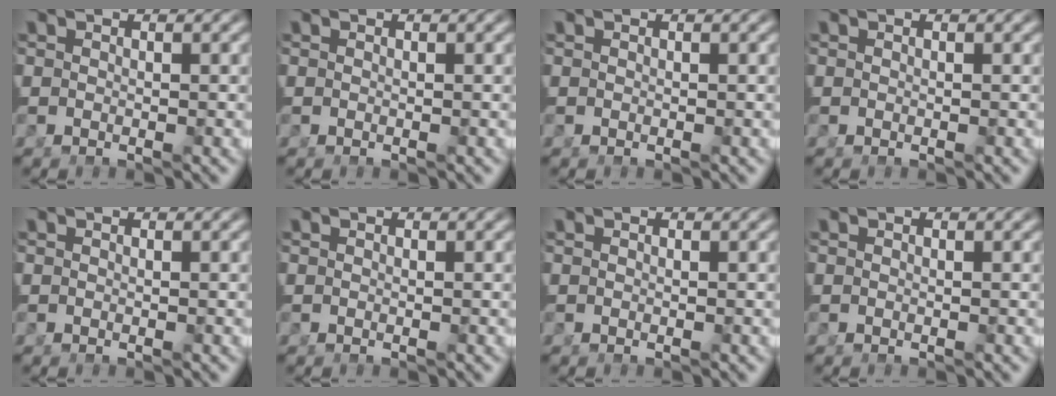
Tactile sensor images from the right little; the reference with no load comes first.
{"total": 0.0}
{"total": 0.0}
{"total": 0.0}
{"total": 0.0}
{"total": 0.0}
{"total": 0.0}
{"total": 0.0}